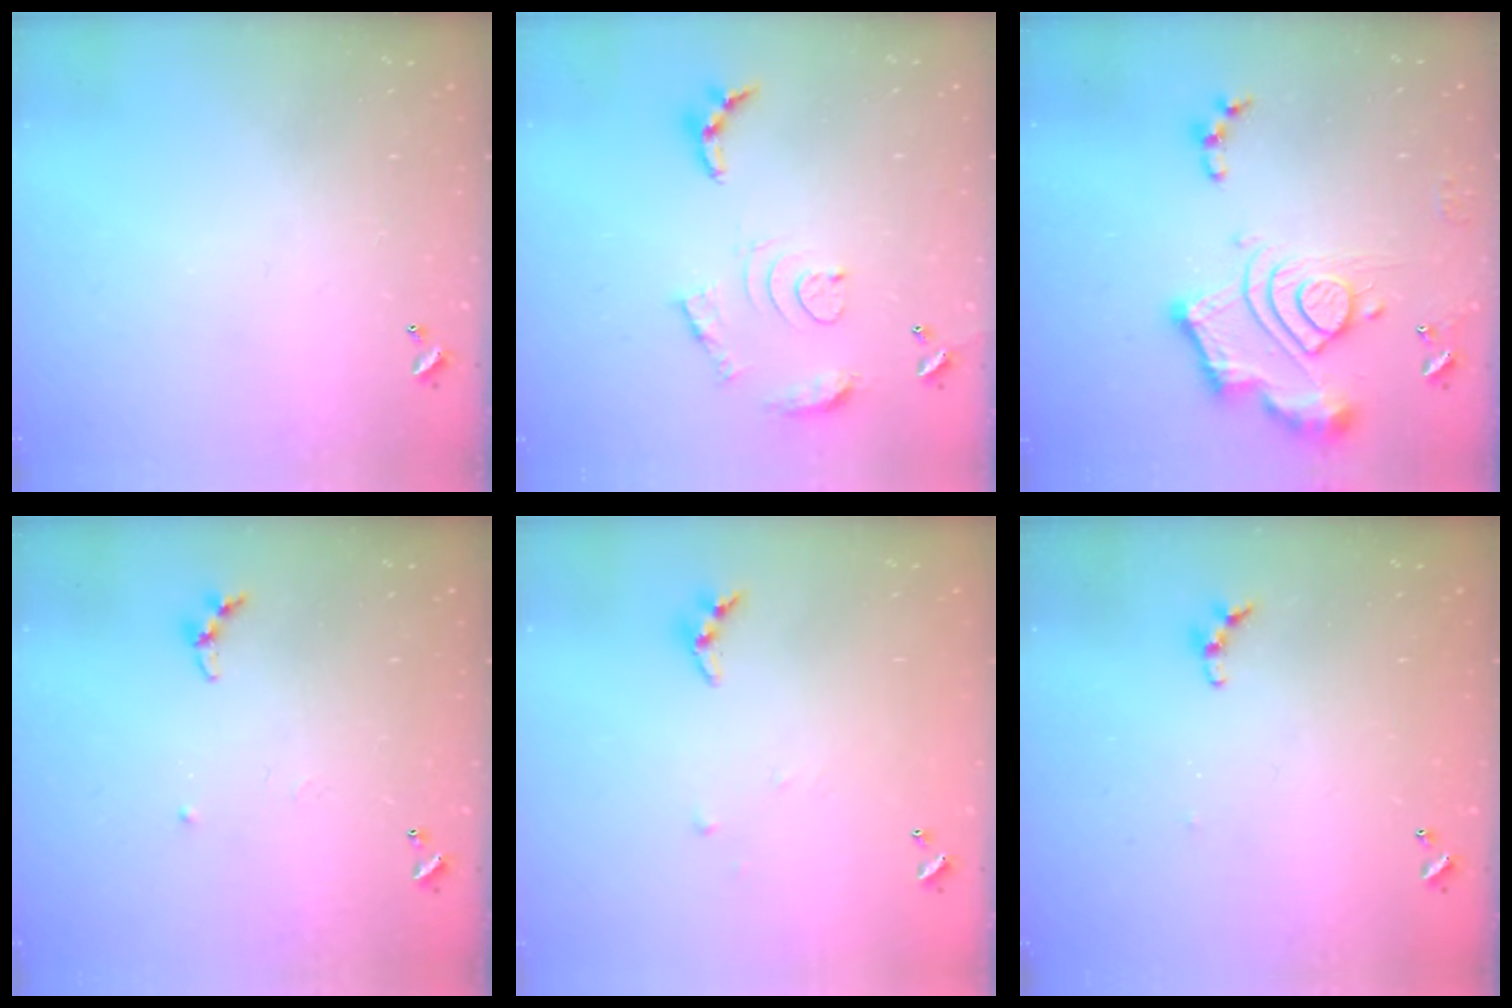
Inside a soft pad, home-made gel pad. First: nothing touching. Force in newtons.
{"total": 12.6, "press": 12.5, "slide": 1.3}
{"total": 16.2, "press": 16.1, "slide": 1.9}
{"total": 5.3, "press": 5.2, "slide": 0.7}
{"total": 4.6, "press": 4.5, "slide": 0.5}
{"total": 4.9, "press": 4.8, "slide": 0.2}